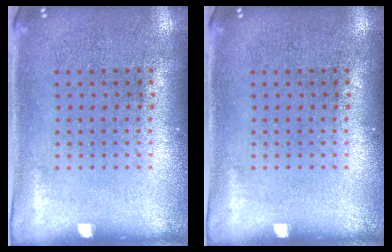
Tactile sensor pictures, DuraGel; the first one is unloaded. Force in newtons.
{"total": 0.0}